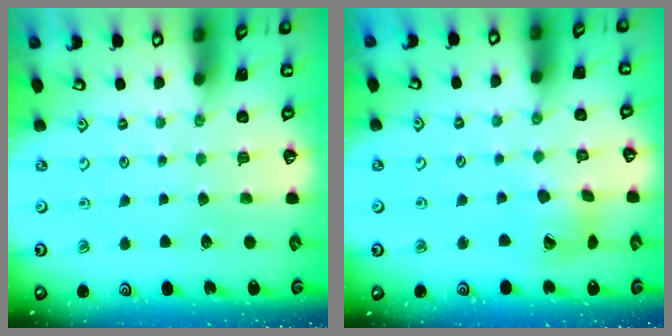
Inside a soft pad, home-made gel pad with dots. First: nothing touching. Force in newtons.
{"total": 10.8, "press": 10.7, "slide": 1.4}